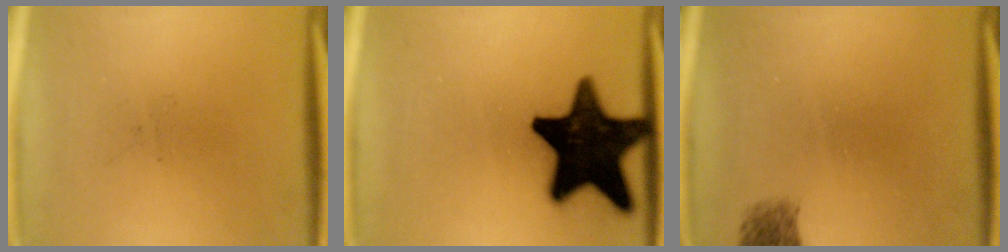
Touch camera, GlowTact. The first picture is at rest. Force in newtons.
{"total": 20.1}
{"total": 1.9}